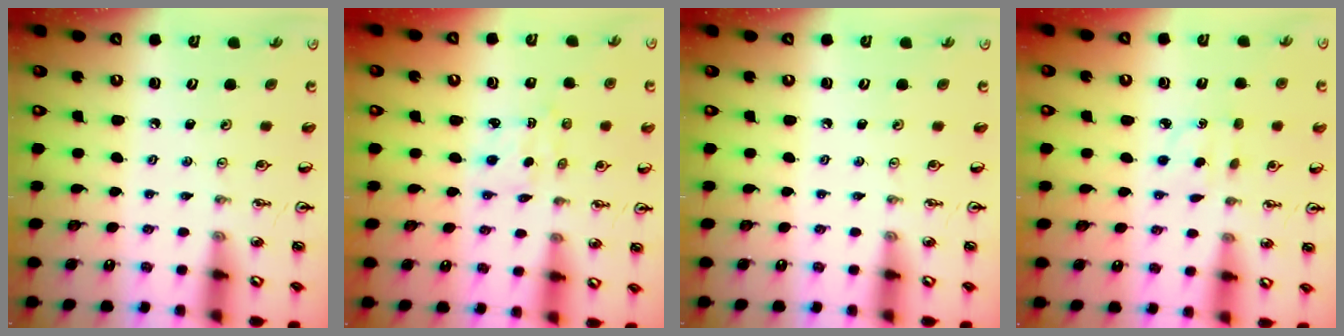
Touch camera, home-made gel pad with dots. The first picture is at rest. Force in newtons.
{"total": 1.6, "press": 1.5, "slide": 0.7}
{"total": 0.0}
{"total": 2.6, "press": 2.5, "slide": 0.7}